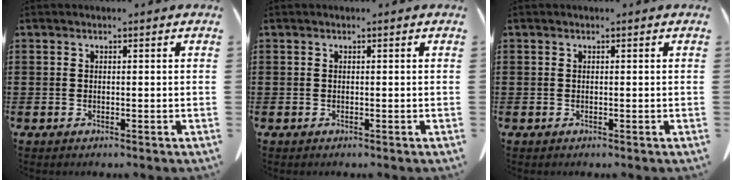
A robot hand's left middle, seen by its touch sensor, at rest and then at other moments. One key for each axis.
{"total": 0.0}
{"total": 0.0}